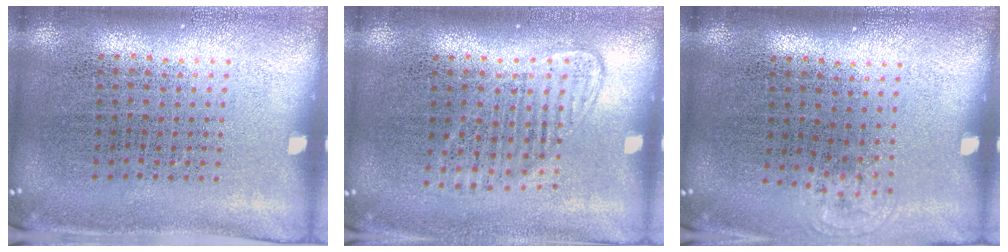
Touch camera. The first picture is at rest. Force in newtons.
{"total": 1.4, "press": 1.2, "slide": 0.6}
{"total": 0.6, "press": 0.5, "slide": 0.3}